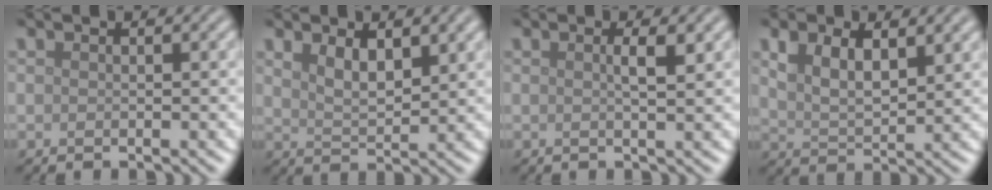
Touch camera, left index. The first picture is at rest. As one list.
[{"total": 3.4, "force": [1.9, 1.3, 2.5], "torque": [-0.049, -0.004, 0.039]}, {"total": 1.8, "force": [0.5, 0.3, 1.7], "torque": [-0.025, 0.003, 0.003]}, {"total": 4.2, "force": [2.2, 1.9, 3.0], "torque": [-0.065, -0.003, 0.045]}]